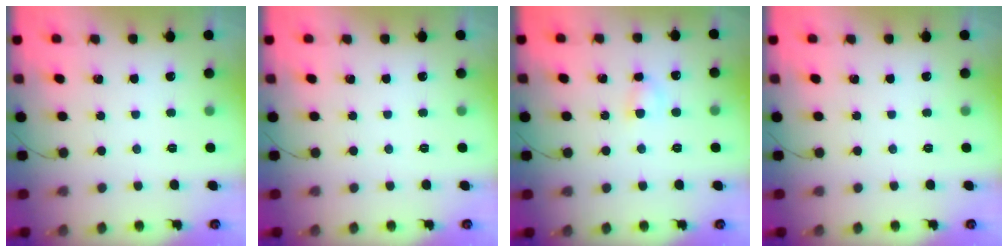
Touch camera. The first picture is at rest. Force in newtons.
{"total": 0.0}
{"total": 4.1, "press": 3.9, "slide": 1.3}
{"total": 0.0}